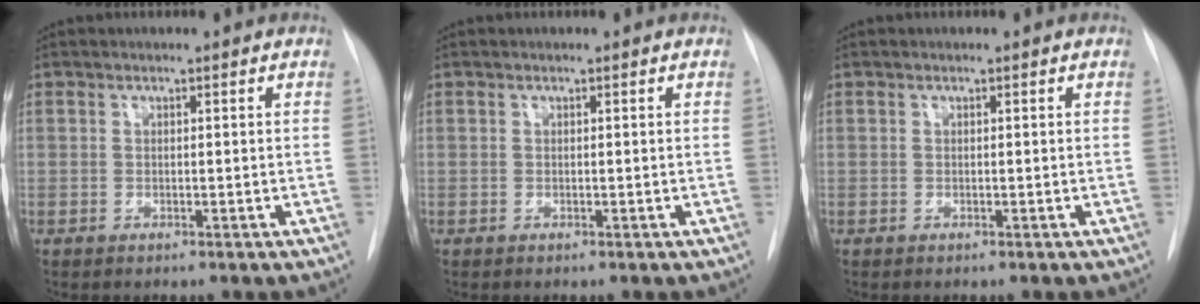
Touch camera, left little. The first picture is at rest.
{"total": 0.0}
{"total": 0.0}